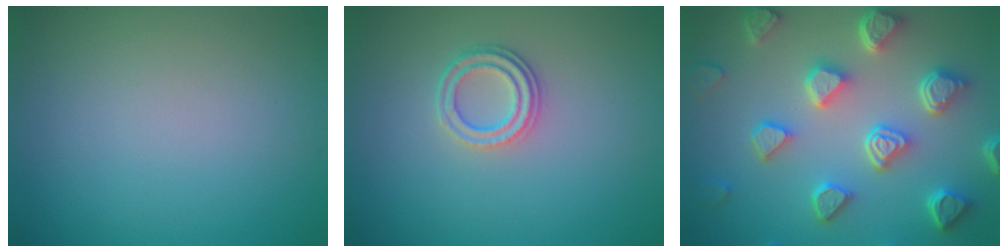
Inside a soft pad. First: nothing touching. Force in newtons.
{"total": 2.4, "press": 2.0, "slide": 1.2}
{"total": 7.1, "press": 5.5, "slide": 4.4}